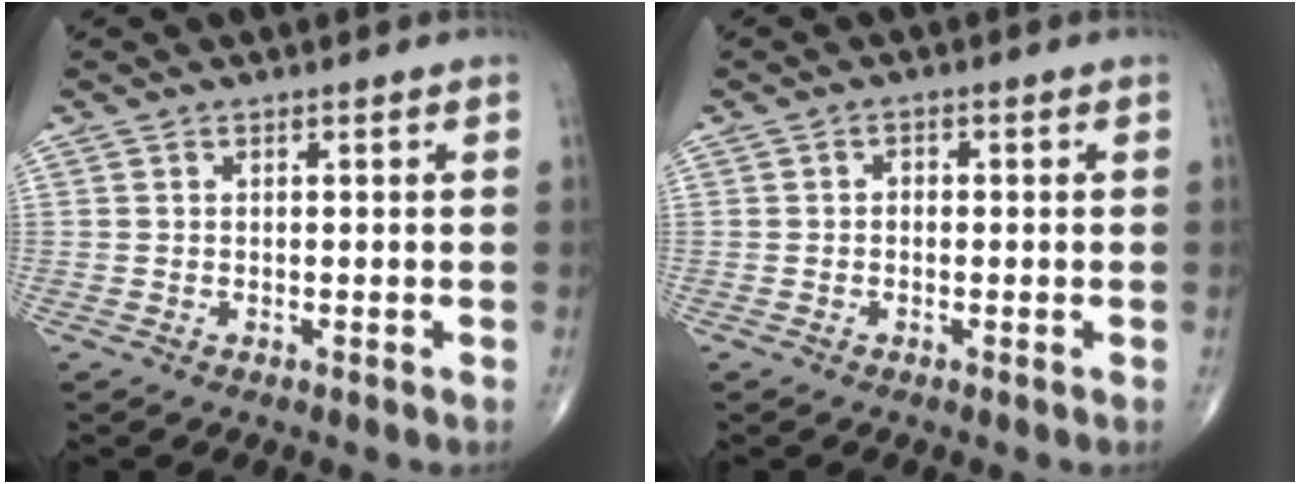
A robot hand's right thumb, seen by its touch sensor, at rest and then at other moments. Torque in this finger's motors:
{"motor_torque": [0.03, -0.09, 0.22, 0.03, 0.07]}